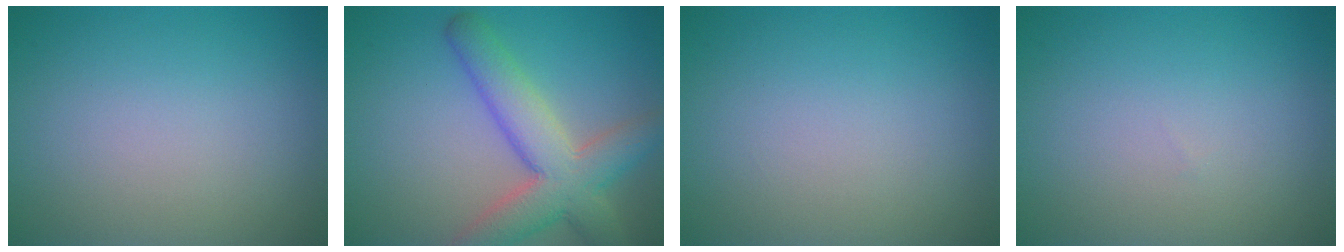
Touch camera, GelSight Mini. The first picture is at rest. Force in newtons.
{"total": 6.9, "press": 6.9, "slide": 0.3}
{"total": 0.0}
{"total": 0.0}